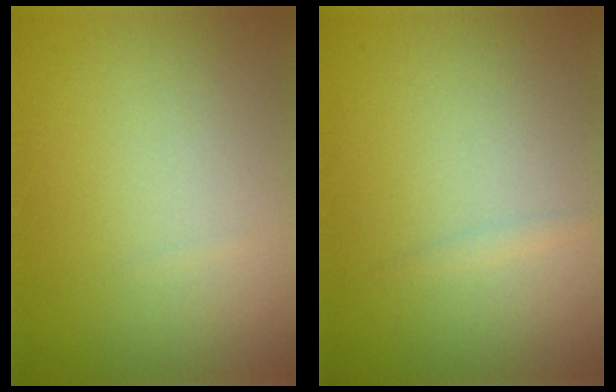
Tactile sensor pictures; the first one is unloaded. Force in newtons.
{"total": 0.6, "press": 0.6, "slide": 0.0}